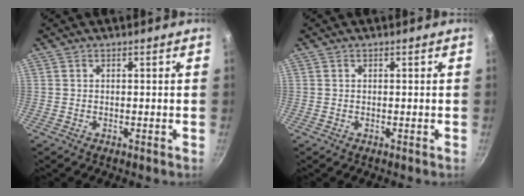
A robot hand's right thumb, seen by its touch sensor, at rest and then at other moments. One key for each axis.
{"total": 0.0}